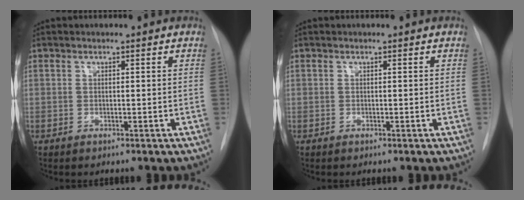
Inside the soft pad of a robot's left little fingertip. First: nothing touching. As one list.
[{"total": 0.0}]